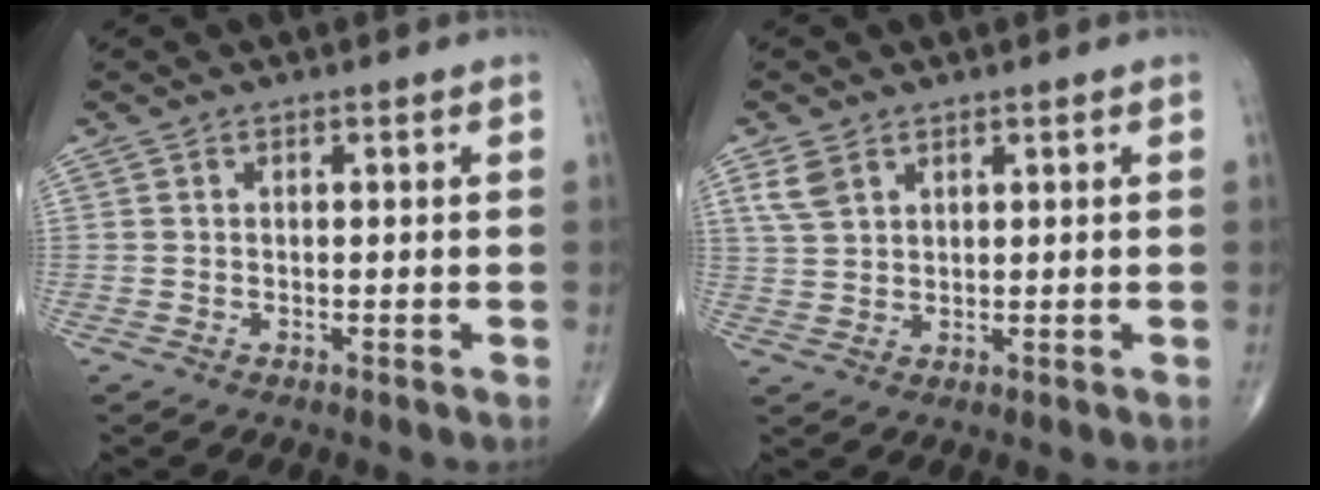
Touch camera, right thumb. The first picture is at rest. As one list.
[{"total": 3.9, "force": [2.3, 2.4, 2.1], "torque": [-0.040, -0.003, 0.054]}]